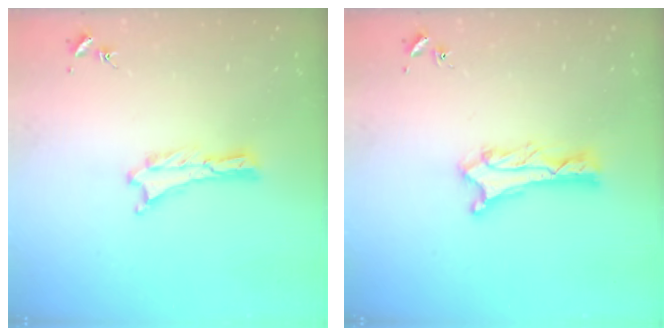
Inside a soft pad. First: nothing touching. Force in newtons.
{"total": 1.2, "press": 1.1, "slide": 0.1}